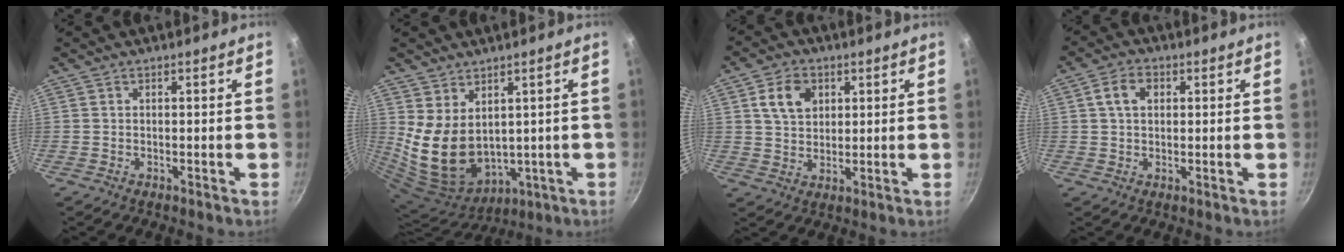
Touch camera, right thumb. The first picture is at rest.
{"total": 12.3, "force": [3.1, 8.5, 8.3], "torque": [-0.137, -0.040, 0.086]}
{"total": 7.5, "force": [2.7, 5.6, 4.3], "torque": [-0.058, -0.001, 0.046]}
{"total": 4.9, "force": [1.3, 3.5, 3.3], "torque": [-0.048, 0.007, 0.018]}